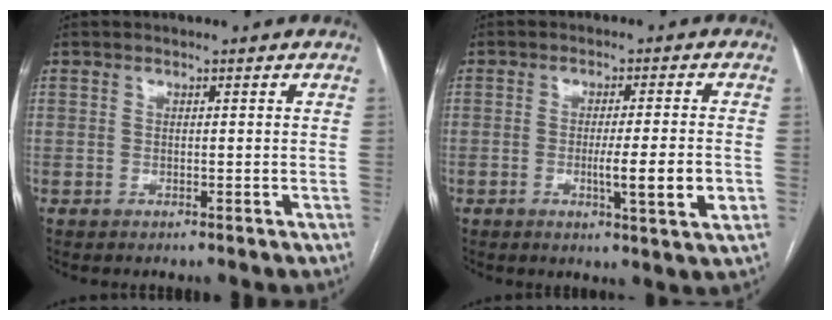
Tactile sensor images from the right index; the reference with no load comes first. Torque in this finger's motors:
{"motor_torque": [1.55, -0.17, 0.60, 0.08]}